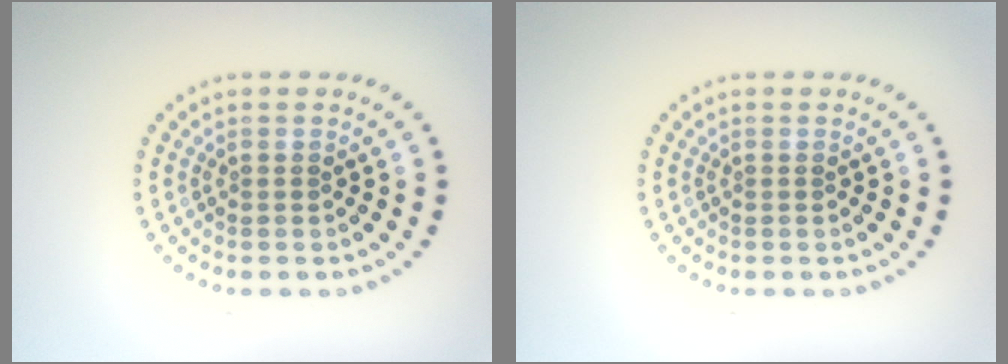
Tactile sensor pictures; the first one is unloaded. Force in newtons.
{"total": 0.0}